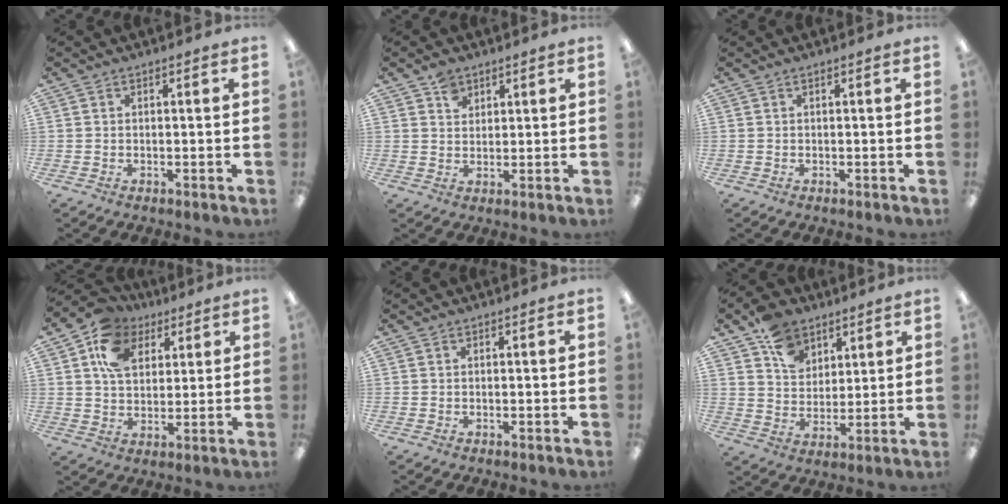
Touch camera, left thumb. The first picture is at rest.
{"total": 4.0, "force": [2.5, 2.8, 1.2], "torque": [-0.014, -0.005, 0.046]}
{"total": 0.0}
{"total": 10.3, "force": [5.5, 7.8, 3.9], "torque": [-0.075, -0.015, 0.105]}
{"total": 0.0}
{"total": 10.9, "force": [6.9, 7.7, 3.5], "torque": [-0.060, -0.030, 0.133]}